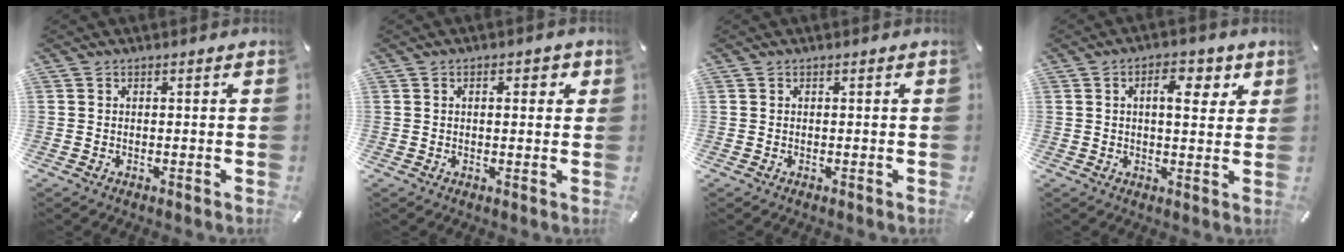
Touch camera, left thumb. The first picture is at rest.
{"total": 2.8, "force": [0.7, 1.4, 2.3], "torque": [-0.031, 0.003, 0.006]}
{"total": 0.0}
{"total": 7.4, "force": [2.6, 3.8, 5.8], "torque": [-0.084, -0.004, 0.035]}